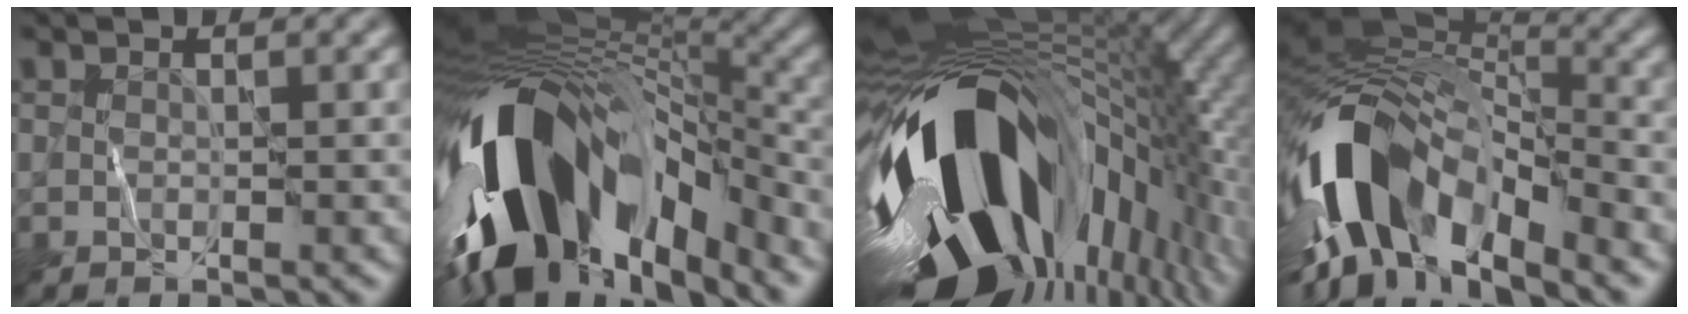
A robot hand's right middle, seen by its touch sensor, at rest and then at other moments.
{"total": 16.1, "force": [-6.9, 8.1, 12.1], "torque": [-0.211, -0.015, -0.114]}
{"total": 19.6, "force": [-3.6, 10.9, 15.9], "torque": [-0.282, -0.044, -0.066]}
{"total": 13.9, "force": [-5.5, 6.8, 10.8], "torque": [-0.206, 0.009, -0.100]}